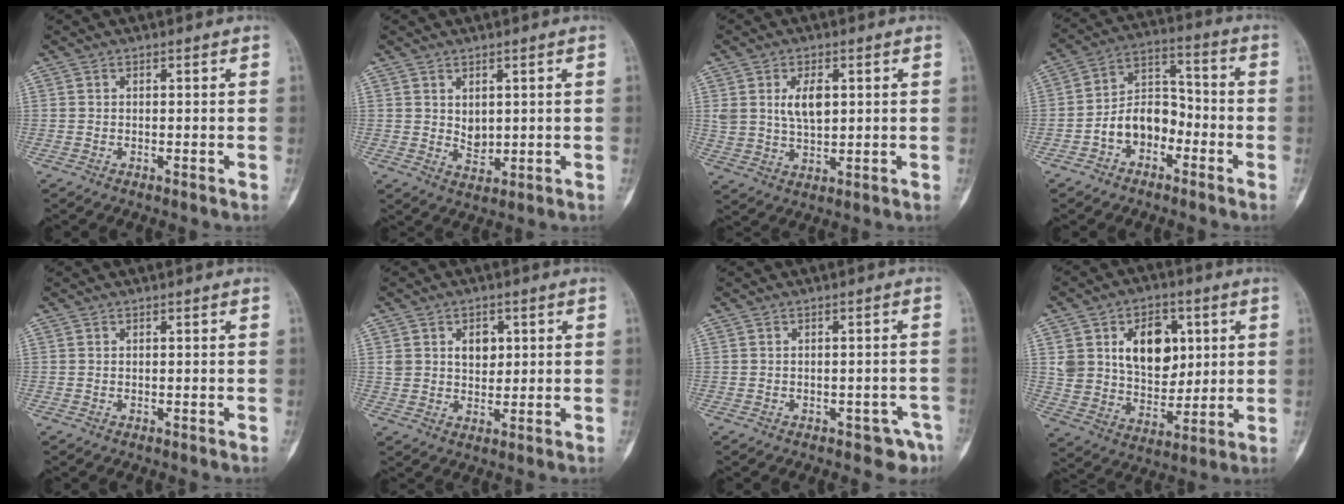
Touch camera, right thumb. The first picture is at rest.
{"total": 3.3, "force": [0.9, 2.3, 2.2], "torque": [-0.024, -0.013, 0.026]}
{"total": 6.6, "force": [1.9, 3.8, 5.1], "torque": [-0.083, -0.010, 0.042]}
{"total": 10.2, "force": [-3.9, 7.1, 6.1], "torque": [-0.079, 0.053, -0.080]}
{"total": 0.0}
{"total": 5.4, "force": [1.7, 4.0, 3.2], "torque": [-0.024, -0.010, 0.030]}
{"total": 3.9, "force": [-2.4, 2.3, 2.2], "torque": [-0.012, 0.016, -0.024]}
{"total": 16.2, "force": [4.9, 11.4, 10.5], "torque": [-0.117, -0.019, 0.095]}